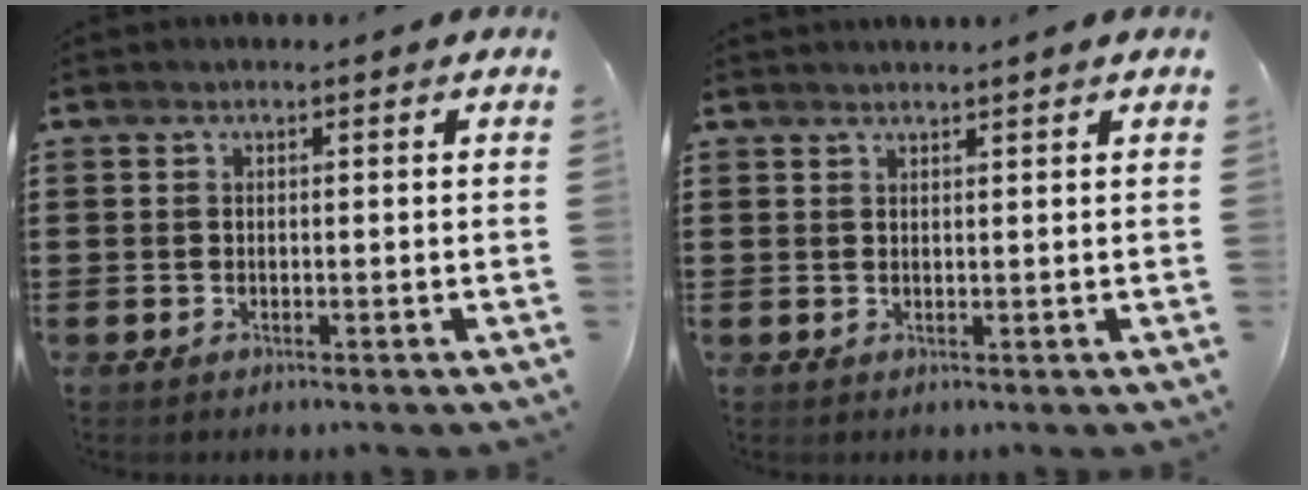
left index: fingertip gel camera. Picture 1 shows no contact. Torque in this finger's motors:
{"motor_torque": [-1.59, 0.55, -0.01, 0.09]}